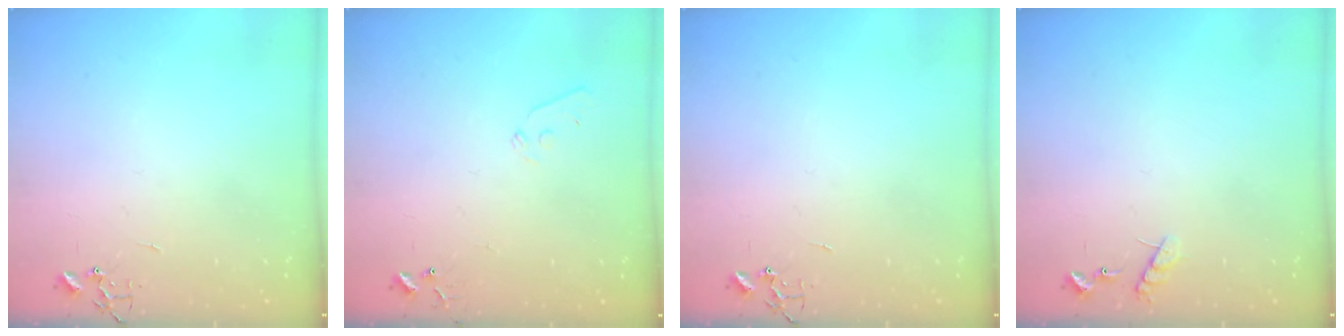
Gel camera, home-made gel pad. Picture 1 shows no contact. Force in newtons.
{"total": 5.2, "press": 5.2, "slide": 0.5}
{"total": 0.0}
{"total": 6.7, "press": 6.7, "slide": 0.4}